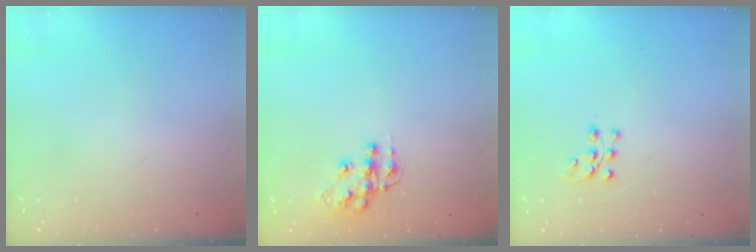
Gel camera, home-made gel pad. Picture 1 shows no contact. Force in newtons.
{"total": 11.6, "press": 11.5, "slide": 0.8}
{"total": 6.9, "press": 6.8, "slide": 0.6}